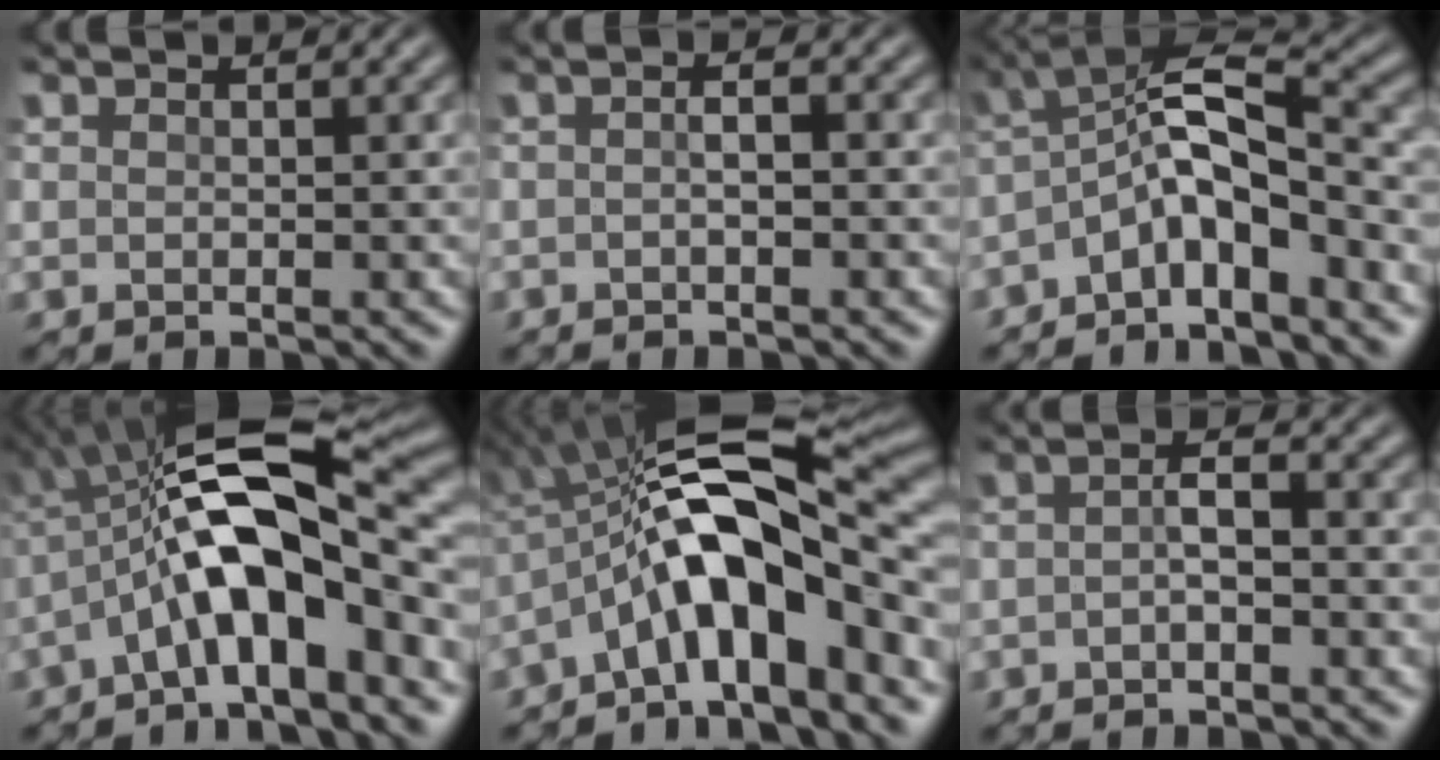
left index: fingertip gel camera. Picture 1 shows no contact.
{"total": 1.8, "force": [-0.3, 0.6, 1.6], "torque": [-0.020, 0.001, -0.008]}
{"total": 6.7, "force": [-2.6, 2.2, 5.8], "torque": [-0.095, 0.022, -0.062]}
{"total": 11.4, "force": [-1.9, 3.8, 10.6], "torque": [-0.170, 0.025, -0.048]}
{"total": 11.1, "force": [-3.2, 3.6, 10.0], "torque": [-0.142, 0.028, -0.069]}
{"total": 2.2, "force": [-0.6, 0.5, 2.0], "torque": [-0.042, 0.004, -0.015]}